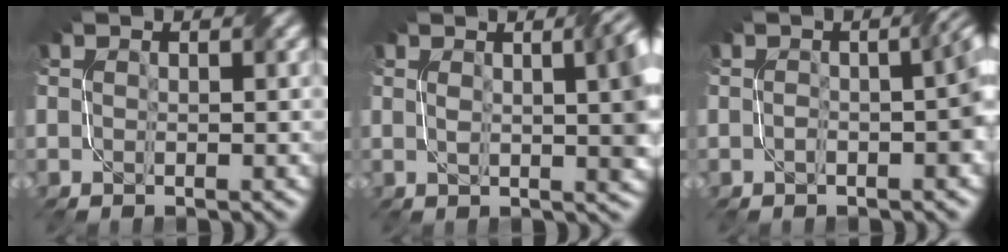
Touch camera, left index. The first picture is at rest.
{"total": 6.0, "force": [1.2, 2.0, 5.5], "torque": [-0.054, 0.012, 0.014]}
{"total": 3.3, "force": [-0.8, 0.8, 3.1], "torque": [-0.046, 0.010, -0.015]}